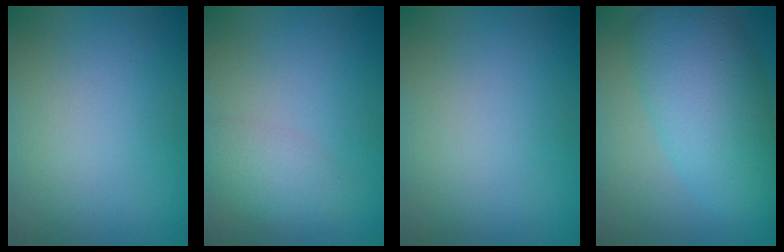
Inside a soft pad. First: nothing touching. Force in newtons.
{"total": 2.1, "press": 2.1, "slide": 0.1}
{"total": 0.0}
{"total": 8.4, "press": 8.4, "slide": 0.2}